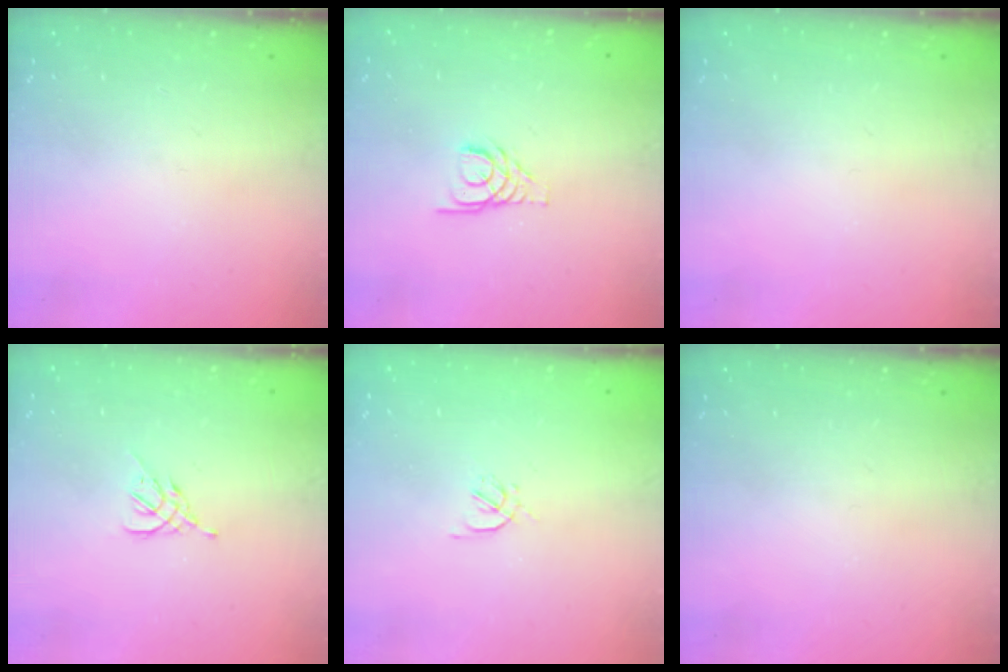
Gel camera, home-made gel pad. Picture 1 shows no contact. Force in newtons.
{"total": 3.3, "press": 3.3, "slide": 0.3}
{"total": 0.0}
{"total": 2.6, "press": 2.5, "slide": 0.7}
{"total": 1.6, "press": 1.6, "slide": 0.4}
{"total": 0.0}